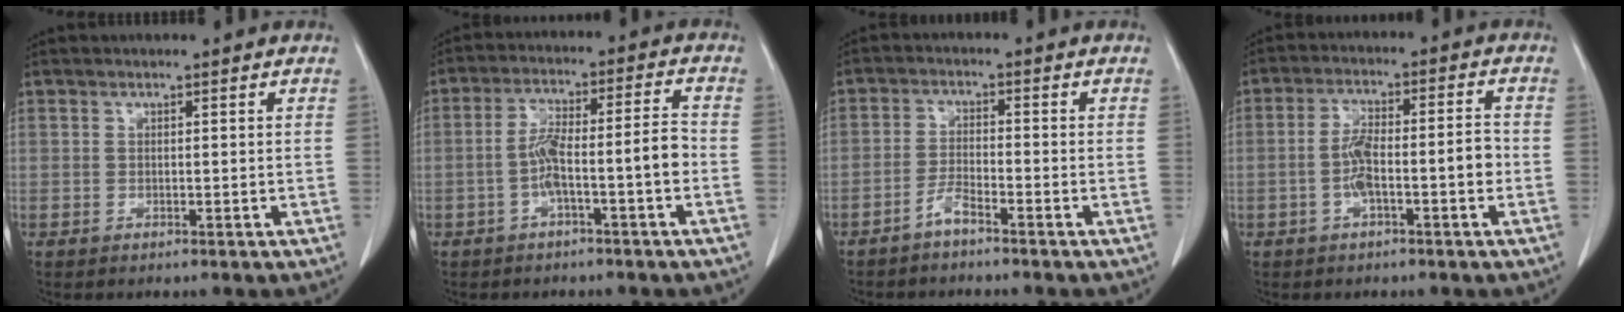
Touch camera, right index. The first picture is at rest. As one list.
[{"total": 7.9, "force": [-2.5, 0.5, 7.5], "torque": [-0.135, 0.032, -0.041]}, {"total": 2.6, "force": [-2.2, 0.2, 1.4], "torque": [-0.031, 0.002, -0.046]}, {"total": 7.4, "force": [-1.9, 1.6, 6.9], "torque": [-0.129, 0.024, -0.033]}]